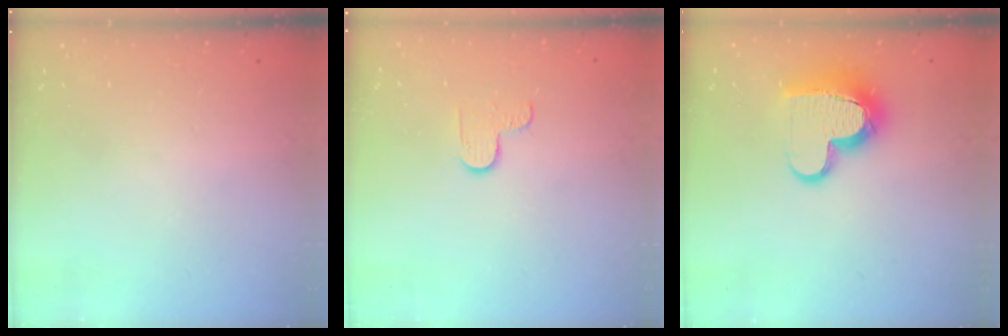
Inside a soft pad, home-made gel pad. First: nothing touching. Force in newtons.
{"total": 2.9, "press": 2.9, "slide": 0.3}
{"total": 12.7, "press": 12.7, "slide": 1.4}